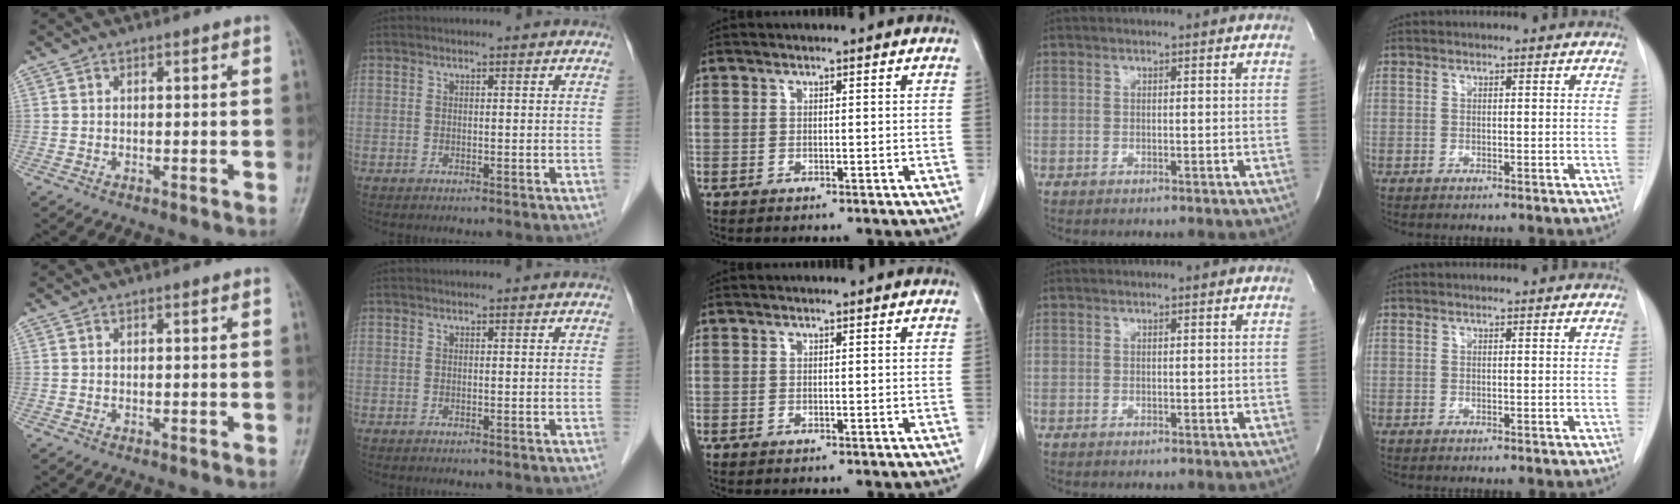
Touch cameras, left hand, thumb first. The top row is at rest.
{}